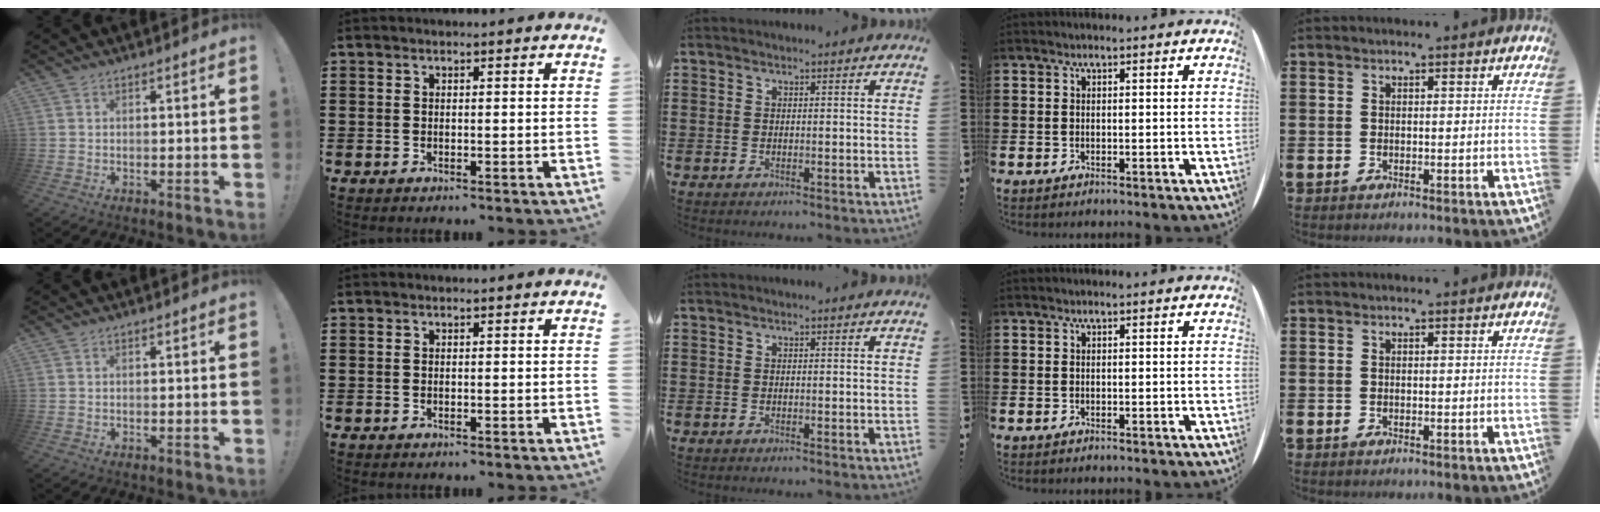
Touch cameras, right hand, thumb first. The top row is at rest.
{}